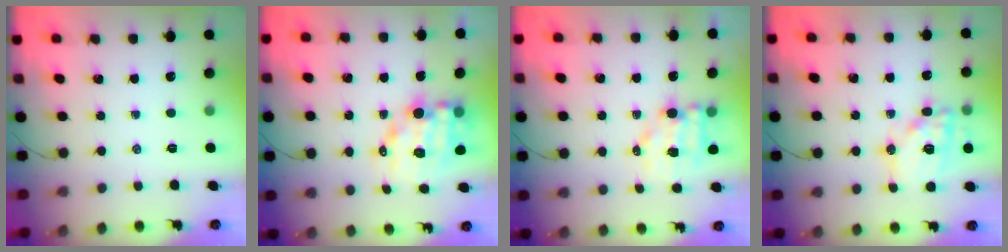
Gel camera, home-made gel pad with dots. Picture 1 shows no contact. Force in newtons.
{"total": 10.8, "press": 10.4, "slide": 3.0}
{"total": 6.9, "press": 6.8, "slide": 1.0}
{"total": 15.6, "press": 15.3, "slide": 2.9}